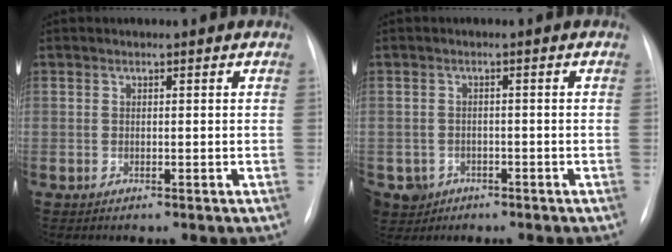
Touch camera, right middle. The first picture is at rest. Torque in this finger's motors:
{"motor_torque": [0.10, -0.10, 0.09, 0.03]}